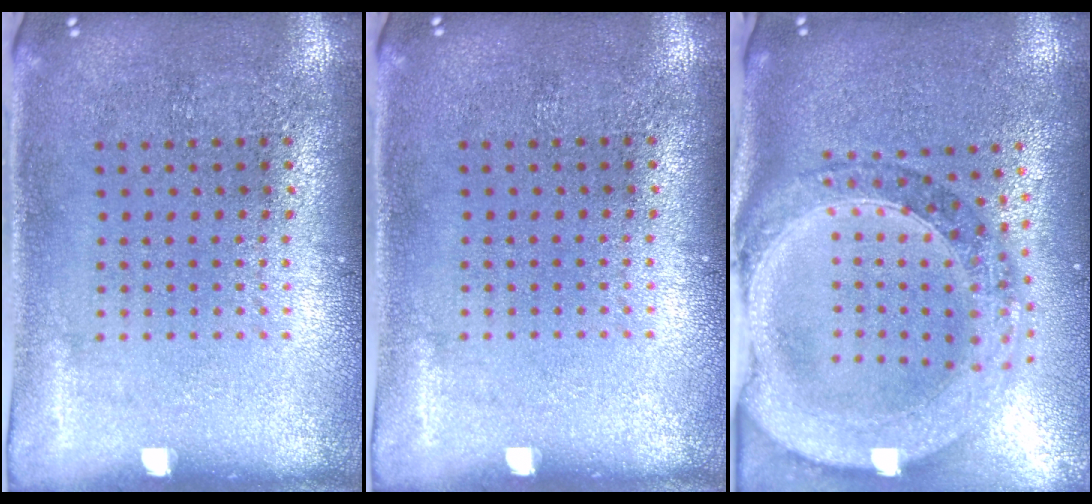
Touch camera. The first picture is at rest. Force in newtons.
{"total": 0.0}
{"total": 2.3, "press": 2.1, "slide": 1.0}